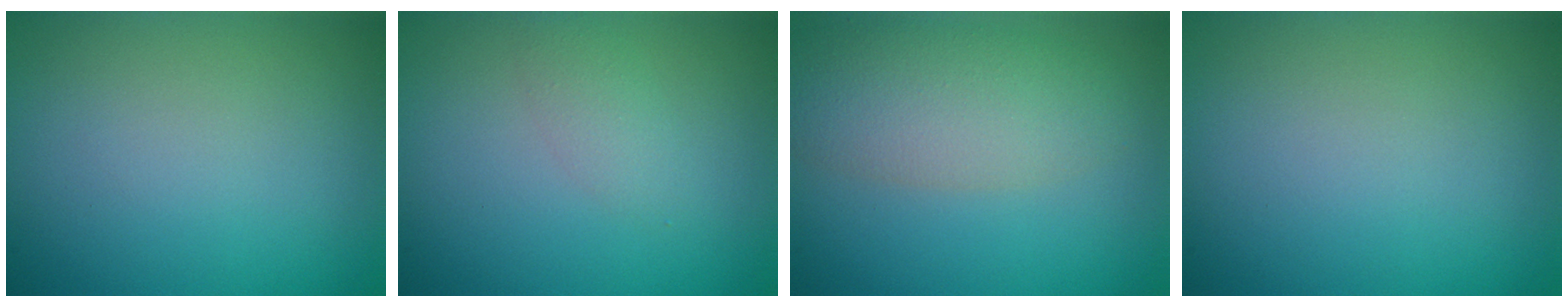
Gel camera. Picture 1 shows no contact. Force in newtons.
{"total": 1.5, "press": 1.5, "slide": 0.1}
{"total": 5.6, "press": 5.6, "slide": 0.3}
{"total": 0.0}